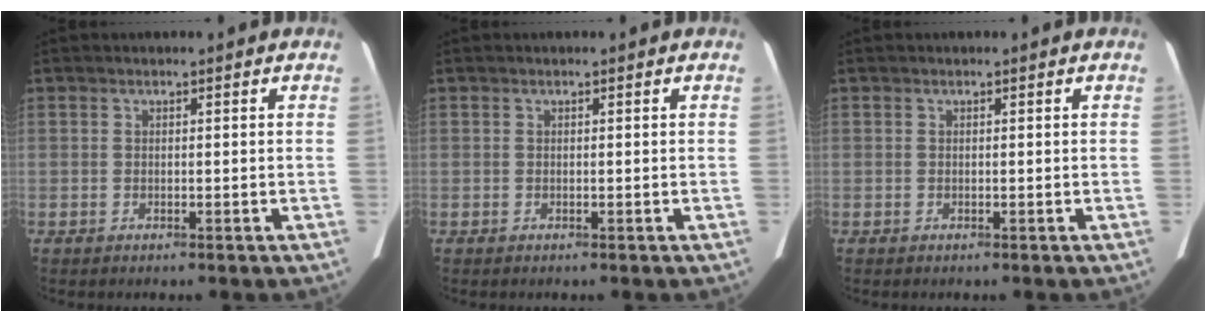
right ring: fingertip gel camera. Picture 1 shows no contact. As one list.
[{"total": 0.0}, {"total": 0.0}]